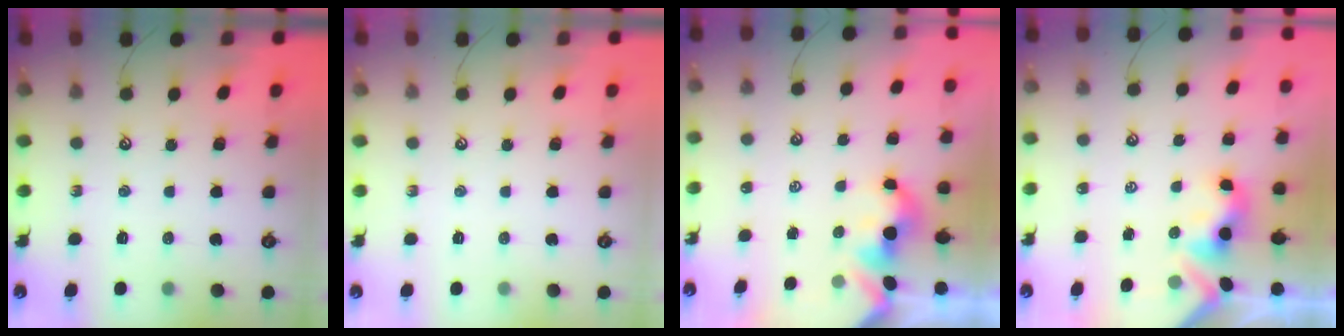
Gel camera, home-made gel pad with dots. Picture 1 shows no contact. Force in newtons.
{"total": 0.0}
{"total": 1.8, "press": 1.8, "slide": 0.1}
{"total": 3.3, "press": 3.3, "slide": 0.4}